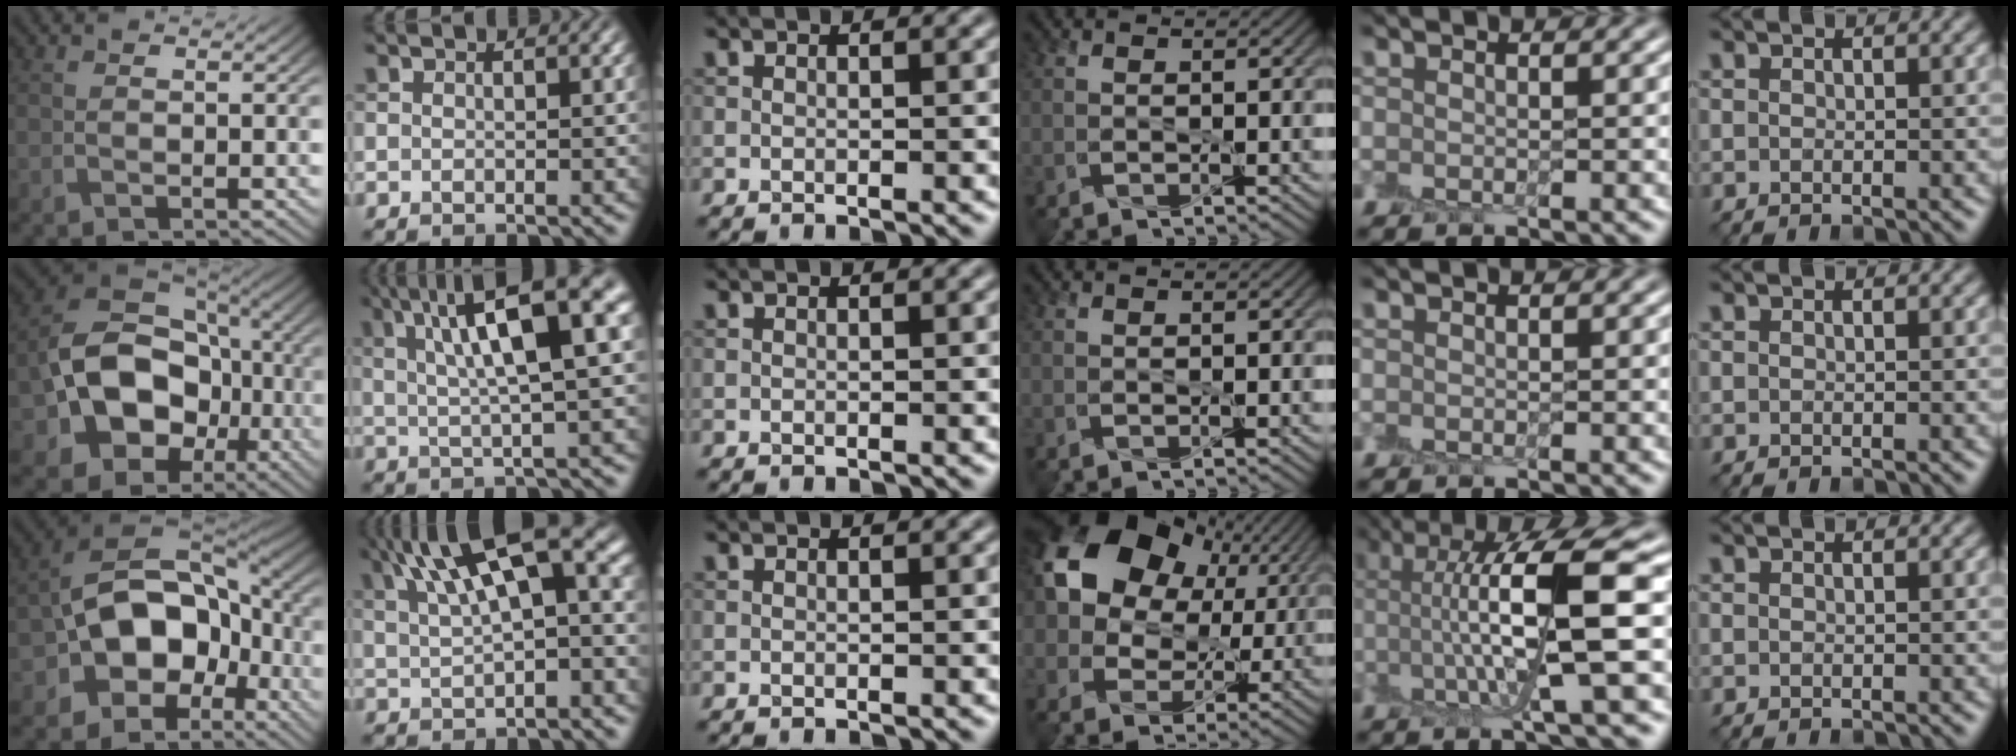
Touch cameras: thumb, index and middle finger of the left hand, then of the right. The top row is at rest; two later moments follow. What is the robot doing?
{"motion": "peel", "object": "postage stamp"}